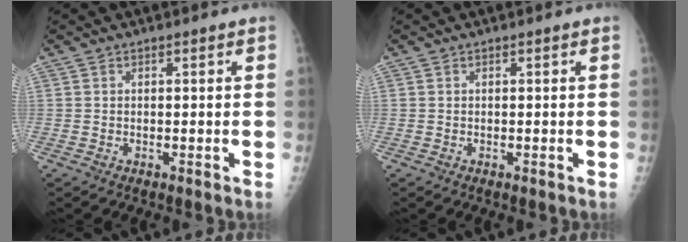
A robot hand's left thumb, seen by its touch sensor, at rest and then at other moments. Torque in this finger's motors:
{"motor_torque": [-0.03, 0.03, -0.02, 0.00, 0.00]}